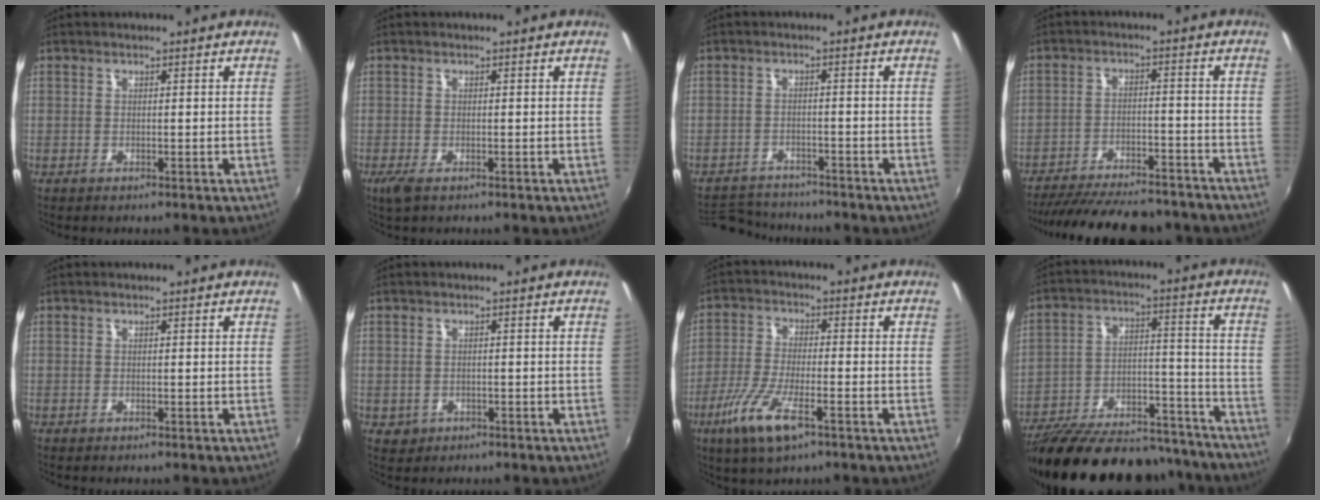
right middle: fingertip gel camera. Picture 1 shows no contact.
{"total": 2.2, "force": [-1.1, 0.7, 1.7], "torque": [-0.034, -0.009, -0.019]}
{"total": 7.6, "force": [-7.2, 1.9, 1.1], "torque": [-0.045, 0.000, -0.121]}
{"total": 21.7, "force": [-18.7, 6.3, 8.9], "torque": [-0.180, -0.007, -0.254]}
{"total": 0.0}
{"total": 2.3, "force": [-0.7, 2.1, 0.8], "torque": [-0.018, -0.004, -0.007]}
{"total": 10.1, "force": [-5.4, 2.7, 8.1], "torque": [-0.181, -0.018, -0.104]}
{"total": 28.9, "force": [-24.0, 10.3, 12.3], "torque": [-0.231, 0.014, -0.325]}